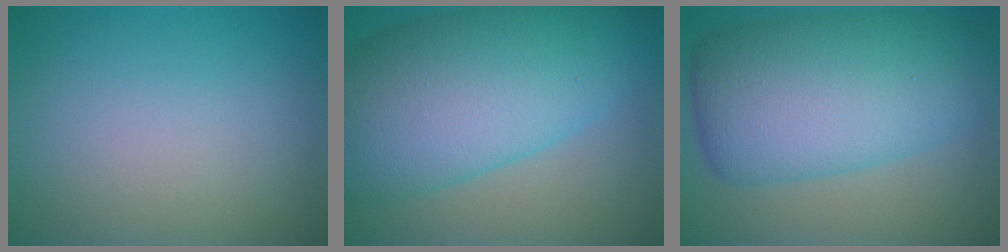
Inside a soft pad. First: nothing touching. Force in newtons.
{"total": 13.2, "press": 13.2, "slide": 0.4}
{"total": 11.6, "press": 11.6, "slide": 0.3}